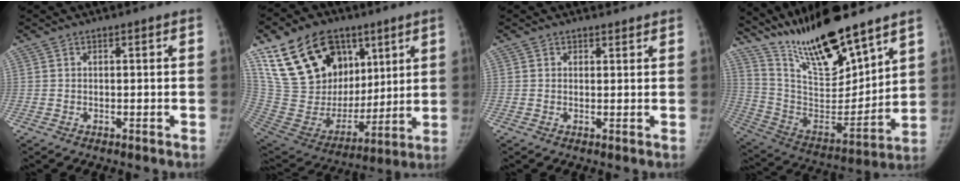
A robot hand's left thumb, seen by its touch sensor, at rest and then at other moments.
{"total": 26.6, "force": [13.2, 17.4, 15.1], "torque": [-0.248, -0.014, 0.251]}
{"total": 1.2, "force": [1.0, 0.8, -0.2], "torque": [0.016, -0.006, 0.007]}
{"total": 22.0, "force": [17.7, 5.5, 12.0], "torque": [-0.176, -0.096, 0.324]}